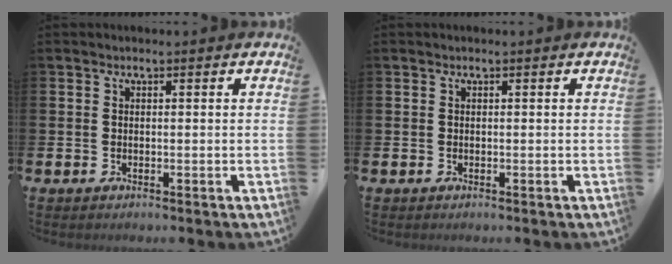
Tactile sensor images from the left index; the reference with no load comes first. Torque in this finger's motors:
{"motor_torque": [-0.07, 0.06, 0.04, 0.01]}